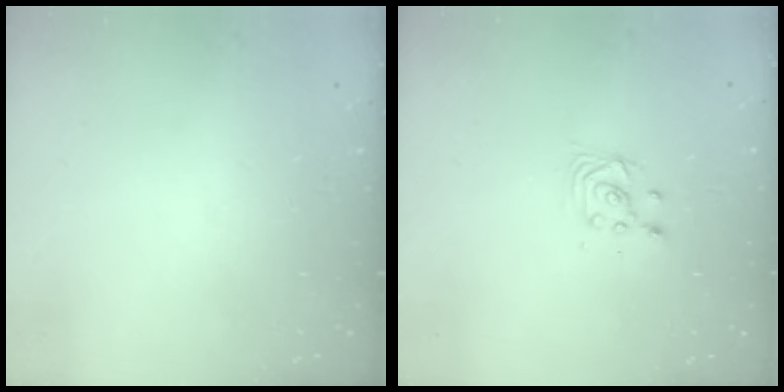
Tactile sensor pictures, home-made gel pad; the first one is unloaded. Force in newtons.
{"total": 3.3, "press": 3.3, "slide": 0.4}